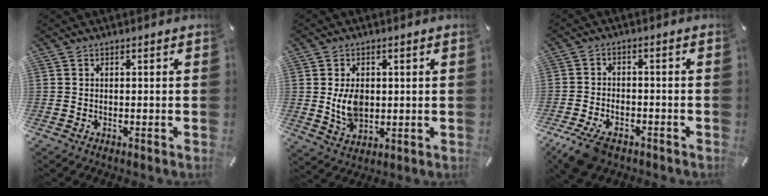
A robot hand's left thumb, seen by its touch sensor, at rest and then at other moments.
{"total": 7.4, "force": [0.7, 5.4, 5.0], "torque": [-0.101, -0.010, 0.007]}
{"total": 6.8, "force": [-4.1, 3.8, 3.8], "torque": [-0.082, 0.015, -0.075]}